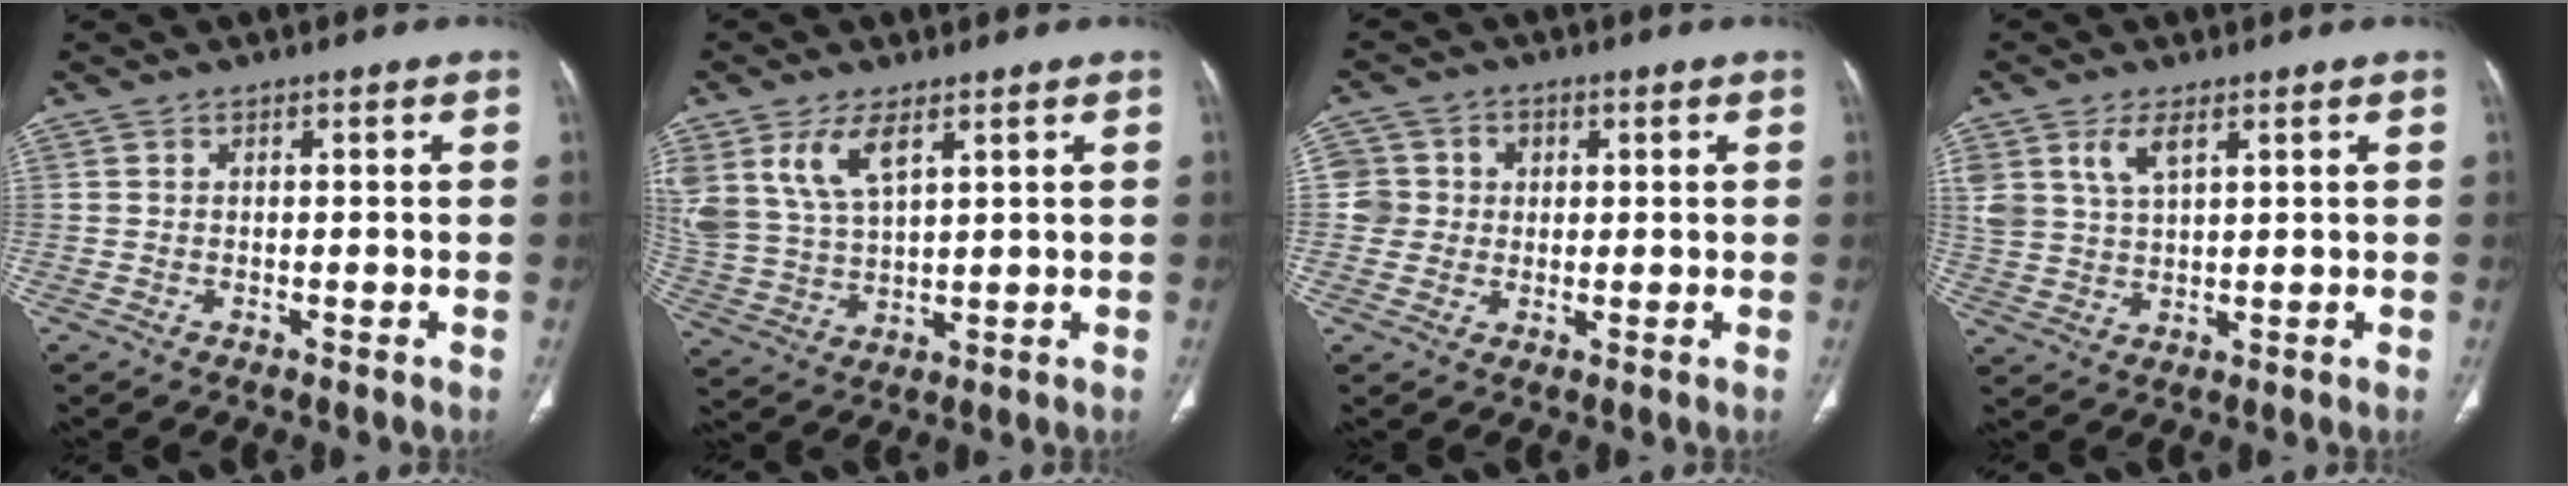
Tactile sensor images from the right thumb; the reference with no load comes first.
{"total": 10.2, "force": [5.4, 4.8, 7.2], "torque": [-0.151, -0.014, 0.120]}
{"total": 5.5, "force": [0.7, 5.5, 0.6], "torque": [0.020, 0.007, 0.010]}
{"total": 5.9, "force": [3.1, 2.9, 4.0], "torque": [-0.079, -0.011, 0.070]}